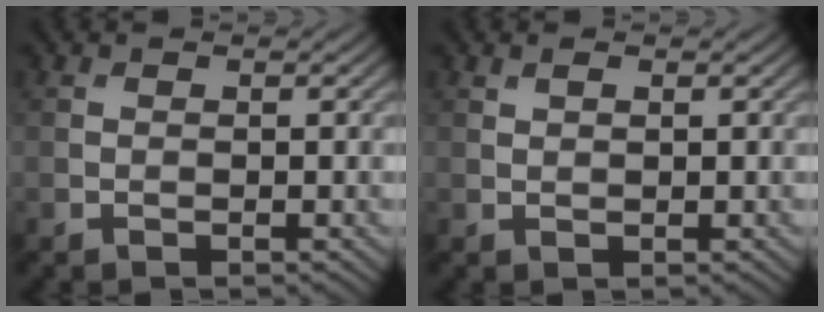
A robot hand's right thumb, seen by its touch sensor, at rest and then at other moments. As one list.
[{"total": 0.9, "force": [0.6, 0.3, 0.6], "torque": [-0.018, 0.000, 0.012]}]